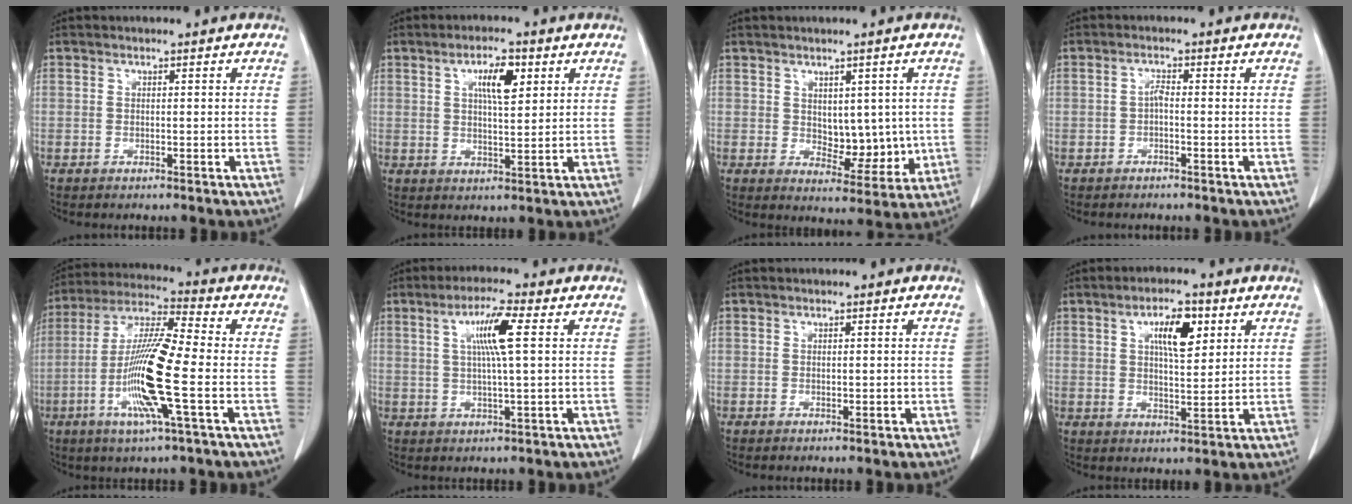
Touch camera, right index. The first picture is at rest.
{"total": 5.8, "force": [2.4, 1.6, 5.1], "torque": [-0.089, 0.002, 0.041]}
{"total": 6.7, "force": [0.6, 4.0, 5.4], "torque": [-0.064, -0.005, 0.025]}
{"total": 1.3, "force": [-0.4, 0.3, 1.2], "torque": [-0.023, 0.003, -0.008]}
{"total": 14.3, "force": [-3.4, 0.3, 13.9], "torque": [-0.283, -0.011, -0.074]}
{"total": 6.8, "force": [1.8, -0.1, 6.5], "torque": [-0.120, 0.004, 0.034]}
{"total": 0.7, "force": [0.0, 0.3, 0.6], "torque": [-0.011, -0.002, 0.003]}
{"total": 7.0, "force": [2.9, 2.2, 5.9], "torque": [-0.101, 0.005, 0.049]}